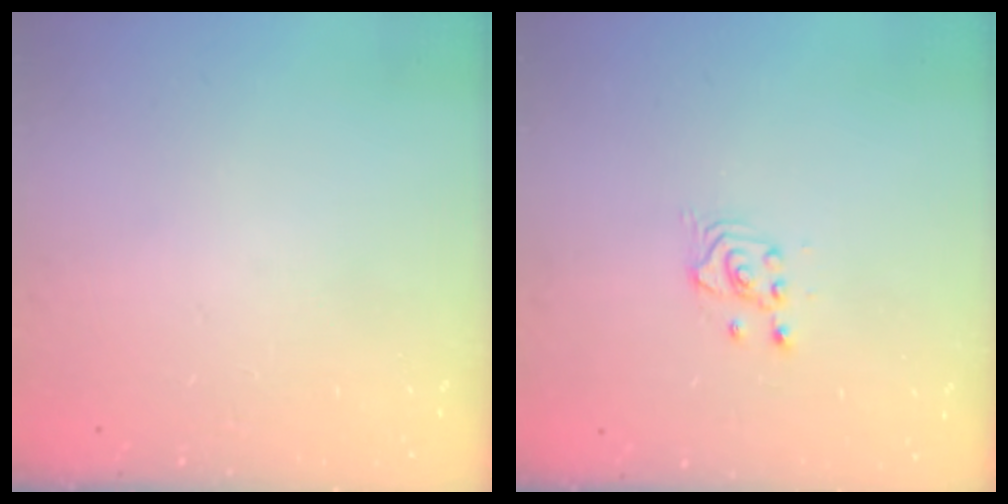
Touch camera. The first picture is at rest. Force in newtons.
{"total": 2.7, "press": 2.7, "slide": 0.3}